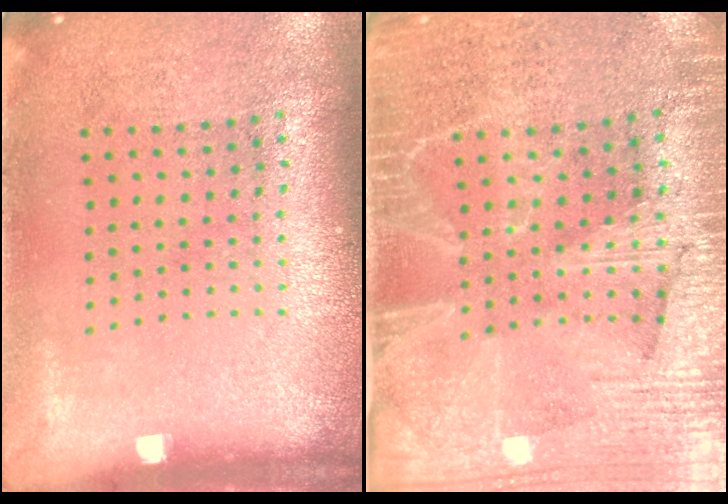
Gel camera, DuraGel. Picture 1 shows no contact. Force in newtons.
{"total": 4.0, "press": 3.4, "slide": 2.0}